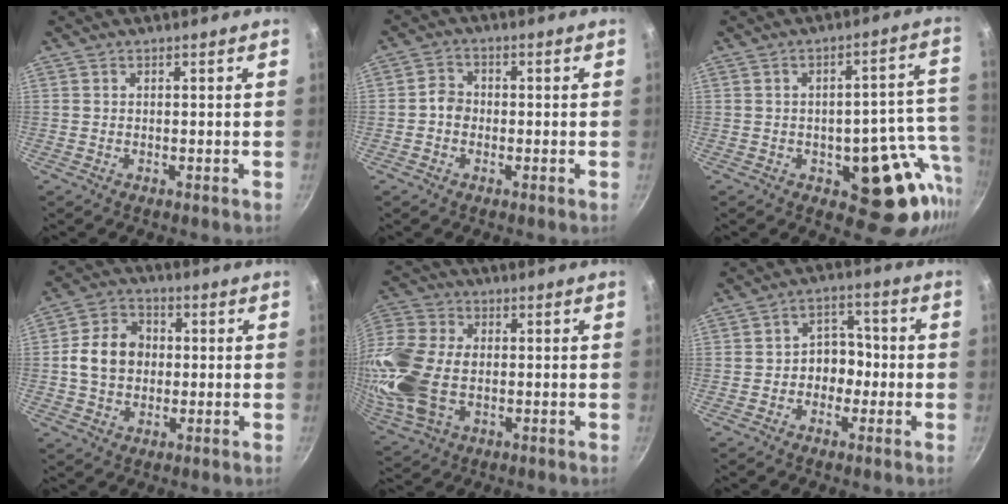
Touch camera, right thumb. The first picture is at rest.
{"total": 3.3, "force": [-0.8, 2.8, 1.5], "torque": [-0.009, 0.018, -0.021]}
{"total": 15.7, "force": [-3.7, 8.2, 12.8], "torque": [-0.095, 0.024, -0.041]}
{"total": 9.7, "force": [0.2, 7.8, 5.7], "torque": [-0.078, 0.018, -0.009]}
{"total": 19.6, "force": [-1.3, 13.2, 14.4], "torque": [-0.322, 0.017, -0.026]}
{"total": 6.4, "force": [-1.4, 5.1, 3.5], "torque": [0.002, 0.027, -0.031]}